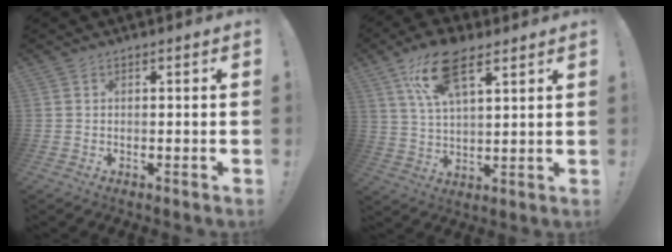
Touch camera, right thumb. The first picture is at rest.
{"total": 15.7, "force": [8.8, 6.8, 11.1], "torque": [-0.191, -0.024, 0.156]}